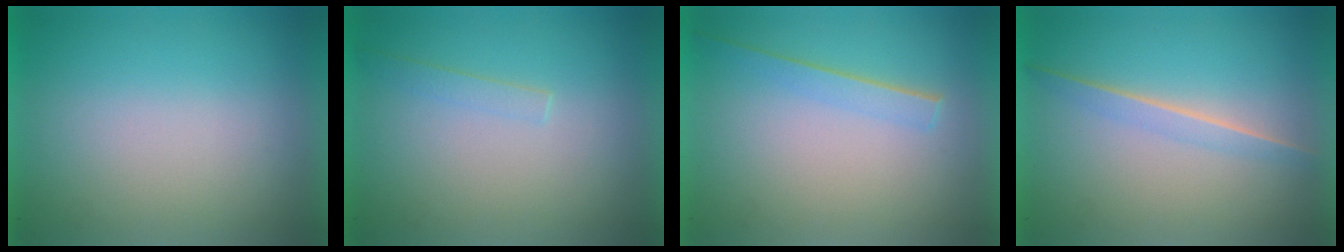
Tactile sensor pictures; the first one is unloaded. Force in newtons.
{"total": 1.1}
{"total": 1.4}
{"total": 1.4}